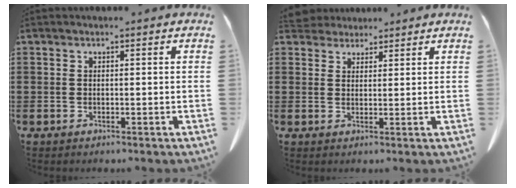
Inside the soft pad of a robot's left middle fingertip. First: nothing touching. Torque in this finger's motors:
{"motor_torque": [0.17, -0.11, -0.01, -0.02]}